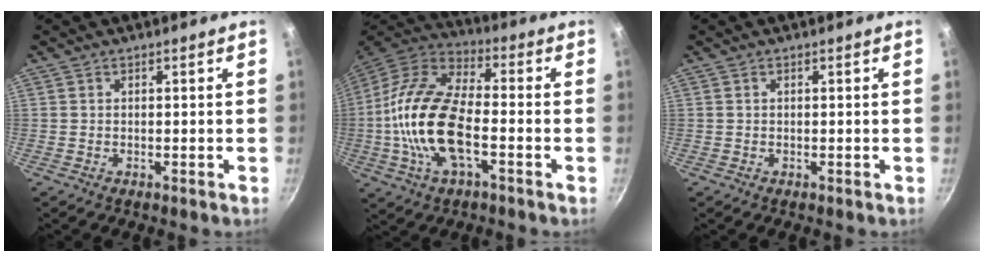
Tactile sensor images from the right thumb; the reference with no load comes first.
{"total": 18.9, "force": [-3.5, 8.9, 16.2], "torque": [-0.332, 0.025, -0.068]}
{"total": 0.0}